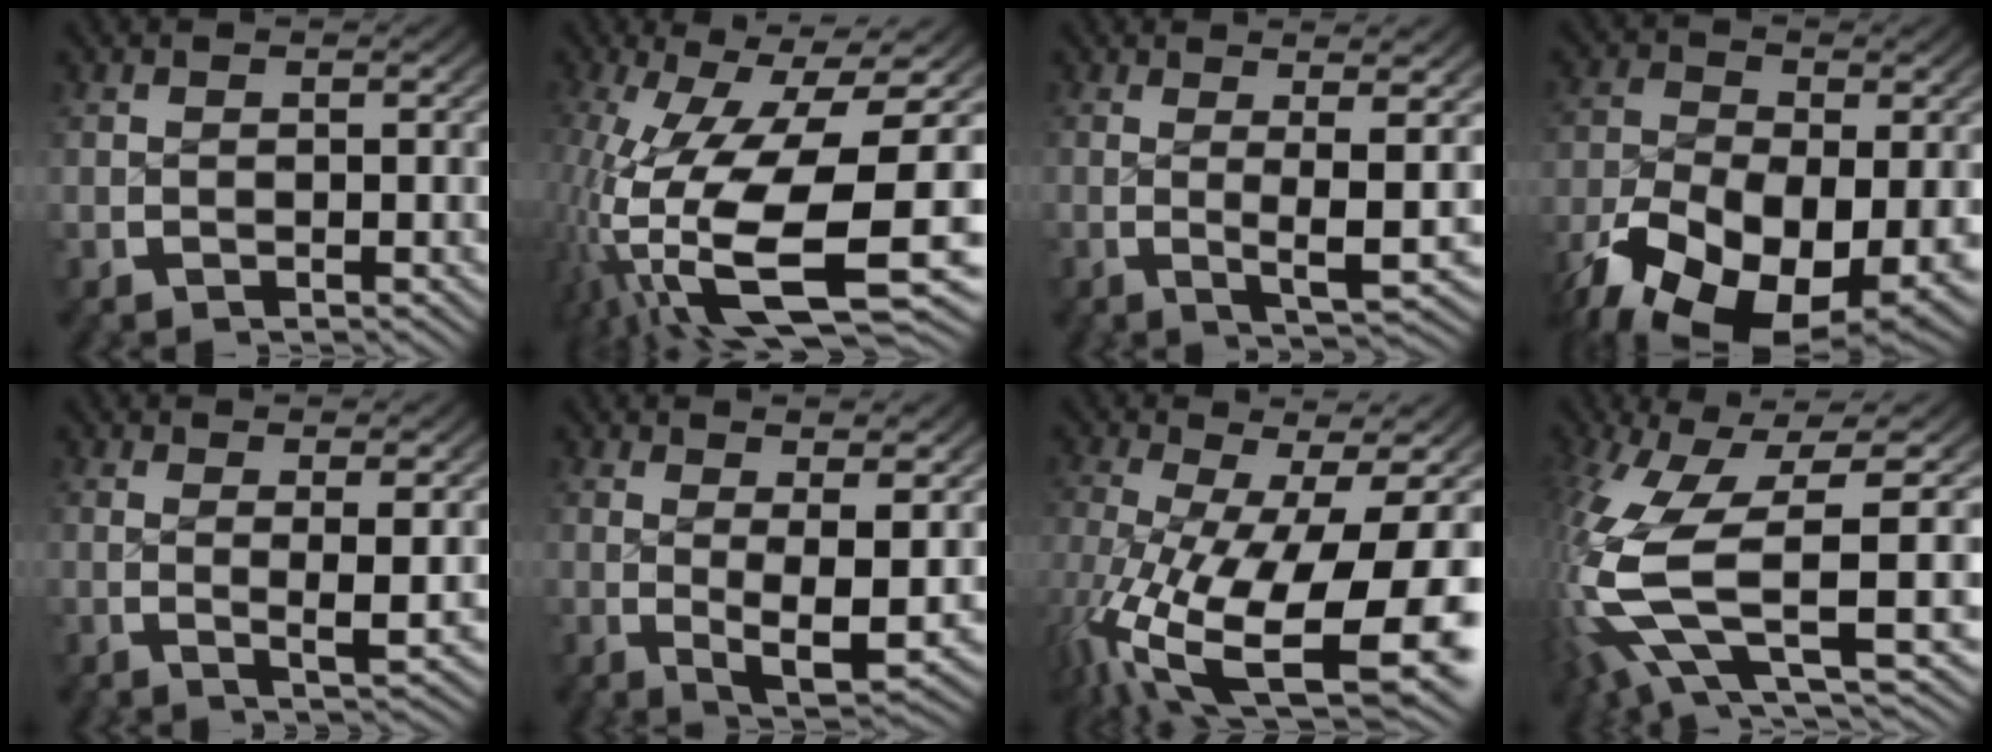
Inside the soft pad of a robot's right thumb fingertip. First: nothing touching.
{"total": 17.3, "force": [-2.0, 9.7, 14.1], "torque": [-0.292, -0.069, 0.016]}
{"total": 5.9, "force": [0.5, 0.9, 5.8], "torque": [-0.103, -0.003, 0.008]}
{"total": 13.7, "force": [-5.0, 8.7, 9.3], "torque": [-0.191, -0.072, -0.048]}
{"total": 3.0, "force": [0.5, 0.1, 2.9], "torque": [-0.056, -0.008, 0.006]}
{"total": 5.5, "force": [0.1, 2.1, 5.1], "torque": [-0.093, -0.022, 0.007]}
{"total": 16.0, "force": [-3.8, 9.3, 12.4], "torque": [-0.264, -0.081, -0.007]}
{"total": 14.7, "force": [-1.0, 8.4, 12.0], "torque": [-0.281, -0.046, 0.008]}